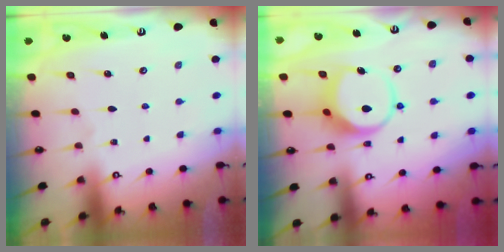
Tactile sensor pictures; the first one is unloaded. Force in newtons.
{"total": 8.0, "press": 8.0, "slide": 1.0}